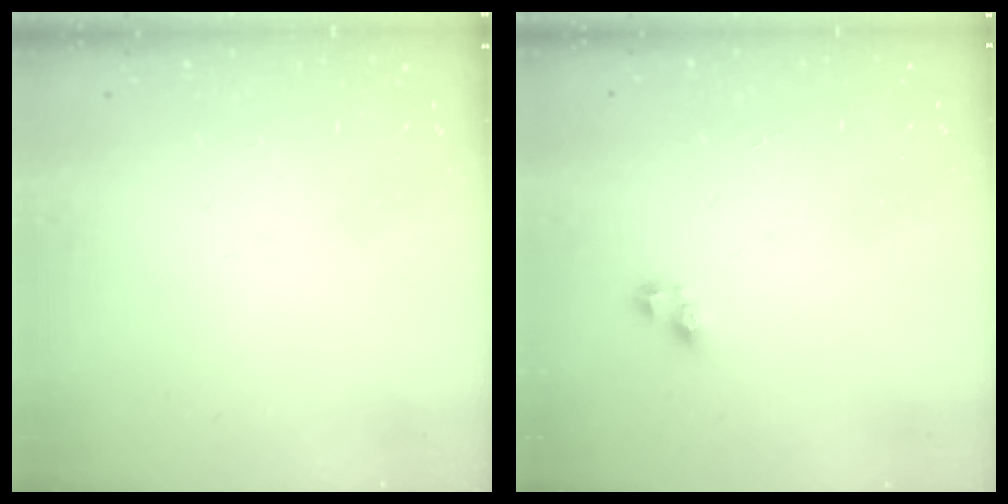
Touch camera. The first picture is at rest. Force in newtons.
{"total": 3.8, "press": 3.7, "slide": 0.5}